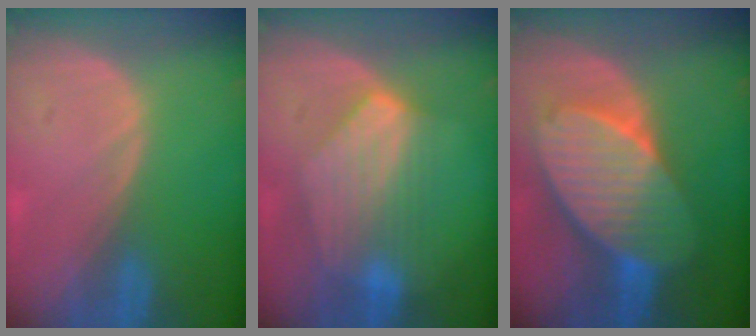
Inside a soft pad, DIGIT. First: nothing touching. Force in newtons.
{"total": 7.4, "press": 7.2, "slide": 1.6}
{"total": 10.9, "press": 10.9, "slide": 0.5}